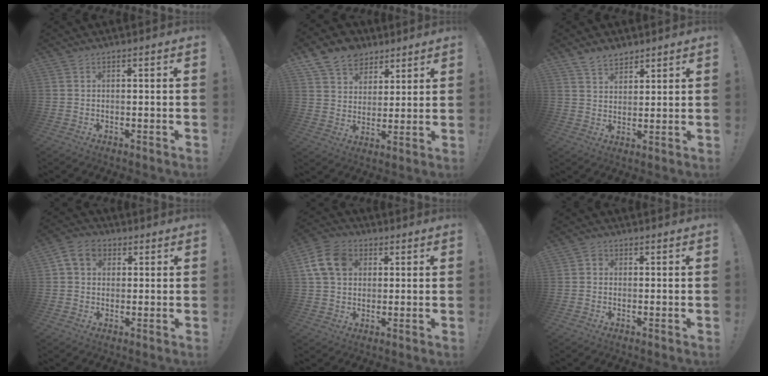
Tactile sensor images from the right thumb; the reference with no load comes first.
{"total": 10.7, "force": [7.0, 7.6, 2.6], "torque": [-0.052, -0.045, 0.142]}
{"total": 6.3, "force": [5.1, 3.1, 1.8], "torque": [-0.034, -0.029, 0.099]}
{"total": 8.6, "force": [2.3, 7.3, 4.0], "torque": [-0.057, 0.006, 0.050]}
{"total": 11.9, "force": [3.7, 9.0, 6.8], "torque": [-0.125, 0.005, 0.080]}
{"total": 1.7, "force": [-0.3, 1.4, 0.8], "torque": [-0.014, 0.006, -0.007]}